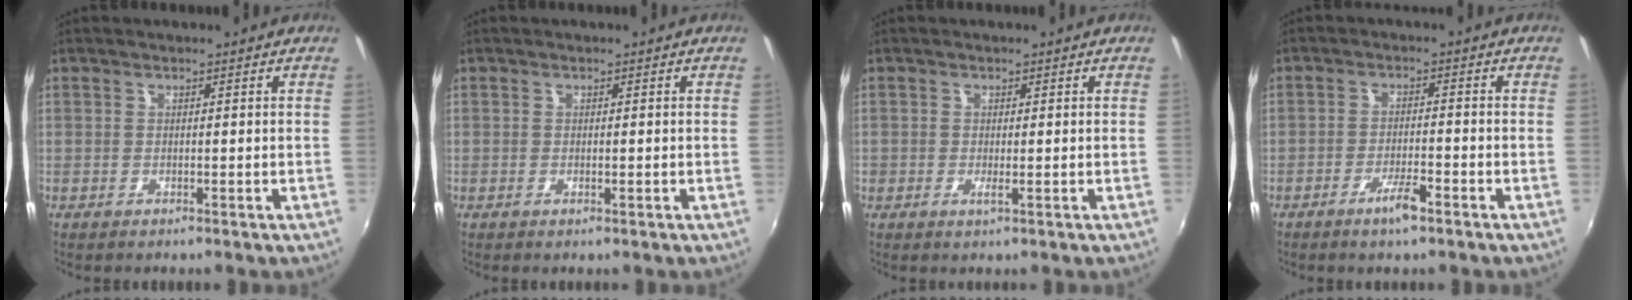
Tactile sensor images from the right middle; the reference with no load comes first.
{"total": 0.6, "force": [-0.1, -0.1, 0.6], "torque": [-0.009, 0.001, -0.003]}
{"total": 1.0, "force": [-0.2, 0.3, 1.0], "torque": [-0.021, -0.003, -0.005]}
{"total": 4.0, "force": [-2.8, 0.7, 2.8], "torque": [-0.064, -0.005, -0.050]}